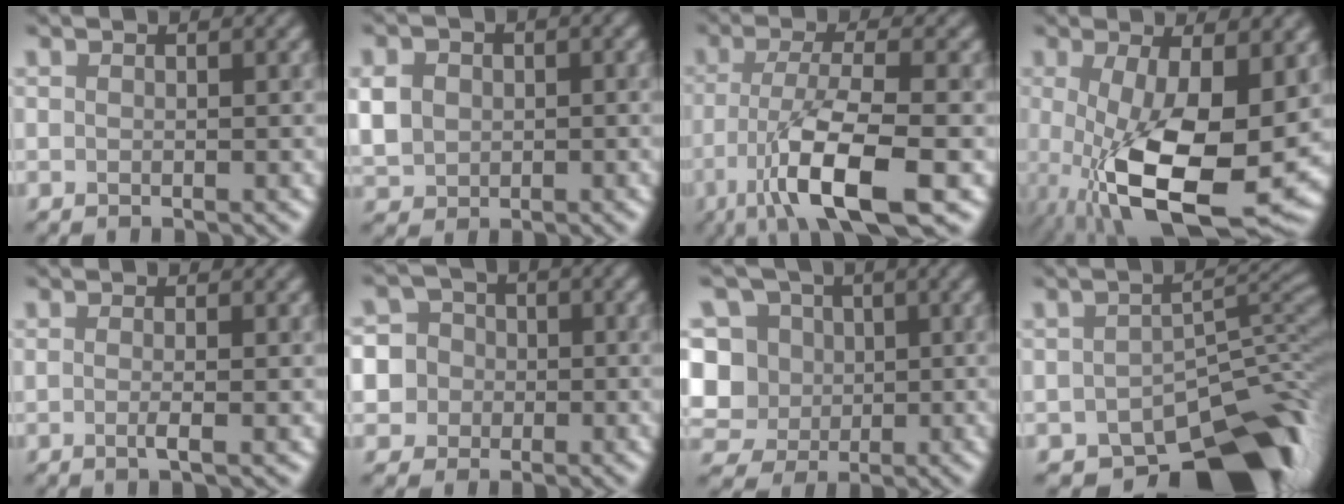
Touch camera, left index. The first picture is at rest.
{"total": 3.8, "force": [0.2, 3.1, 2.1], "torque": [-0.049, 0.004, 0.003]}
{"total": 8.9, "force": [-3.7, 2.1, 7.9], "torque": [-0.138, -0.002, -0.072]}
{"total": 12.4, "force": [-2.2, 4.7, 11.2], "torque": [-0.206, -0.039, -0.021]}
{"total": 1.6, "force": [-0.2, 0.3, 1.6], "torque": [-0.025, -0.004, -0.009]}
{"total": 7.8, "force": [-1.2, 7.4, 2.1], "torque": [-0.045, 0.016, -0.051]}
{"total": 12.3, "force": [2.2, 10.9, 5.2], "torque": [-0.133, 0.030, 0.020]}
{"total": 12.2, "force": [-8.1, 5.7, 7.2], "torque": [-0.088, -0.014, -0.125]}